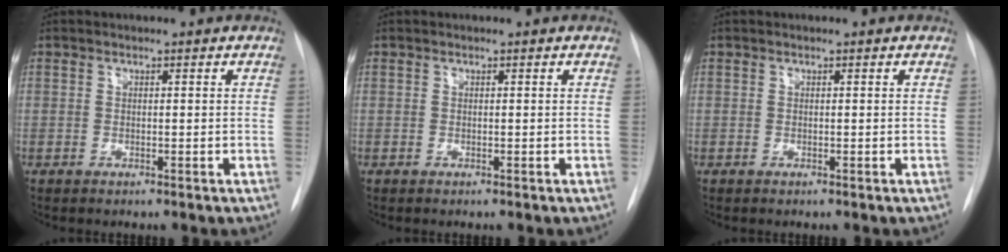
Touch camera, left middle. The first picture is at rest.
{"total": 0.0}
{"total": 0.0}